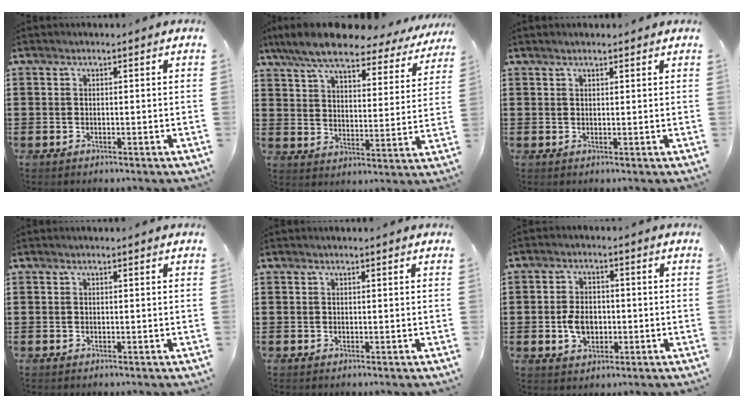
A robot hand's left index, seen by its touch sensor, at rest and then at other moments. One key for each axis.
{"total": 9.1, "fx": 8.0, "fy": 1.5, "fz": 4.1, "tx": -0.114, "ty": -0.039, "tz": 0.140}
{"total": 1.1, "fx": 1.0, "fy": 0.2, "fz": 0.5, "tx": -0.010, "ty": 0.002, "tz": 0.019}
{"total": 0.0}
{"total": 0.0}
{"total": 5.0, "fx": -0.8, "fy": 3.3, "fz": 3.7, "tx": -0.085, "ty": 0.002, "tz": -0.018}